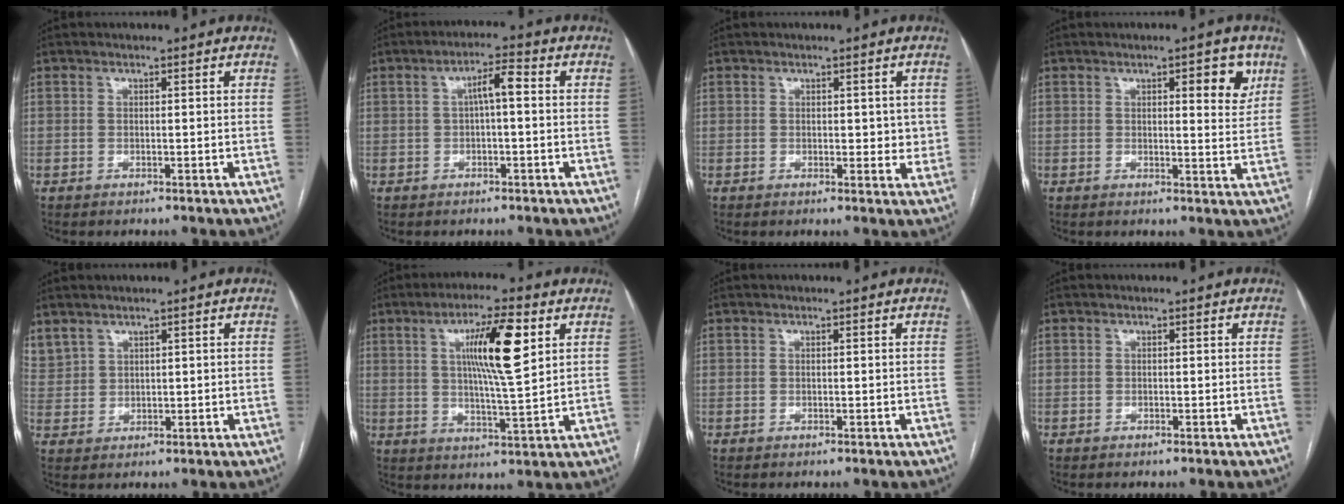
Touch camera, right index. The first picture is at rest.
{"total": 4.0, "force": [0.4, 0.8, 3.9], "torque": [-0.065, 0.015, 0.005]}
{"total": 3.2, "force": [0.6, 2.1, 2.3], "torque": [-0.017, -0.002, 0.007]}
{"total": 5.2, "force": [2.5, 1.4, 4.4], "torque": [-0.049, -0.007, 0.028]}
{"total": 5.0, "force": [3.7, 3.1, 1.3], "torque": [-0.034, 0.014, 0.091]}
{"total": 11.3, "force": [3.8, 0.9, 10.6], "torque": [-0.180, 0.004, 0.063]}
{"total": 0.0}
{"total": 0.0}